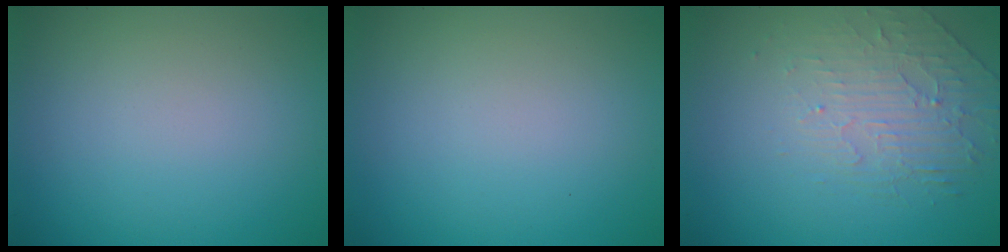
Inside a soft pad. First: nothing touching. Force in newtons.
{"total": 0.0}
{"total": 2.2, "press": 1.5, "slide": 1.7}